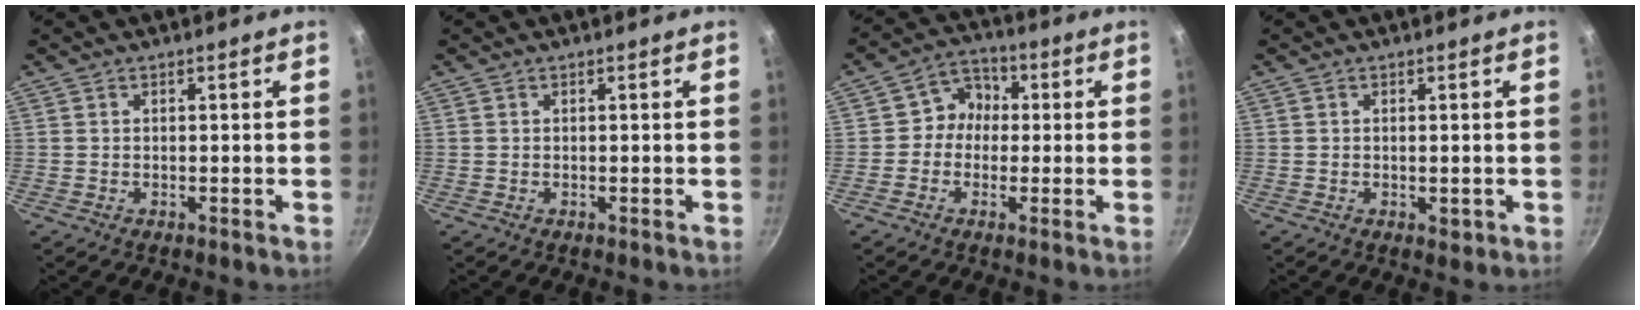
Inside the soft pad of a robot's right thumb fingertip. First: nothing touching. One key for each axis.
{"total": 0.0}
{"total": 6.4, "fx": 0.1, "fy": 5.9, "fz": 2.5, "tx": 0.001, "ty": 0.016, "tz": -0.016}
{"total": 1.5, "fx": -0.2, "fy": 0.9, "fz": 1.2, "tx": -0.015, "ty": -0.003, "tz": -0.002}